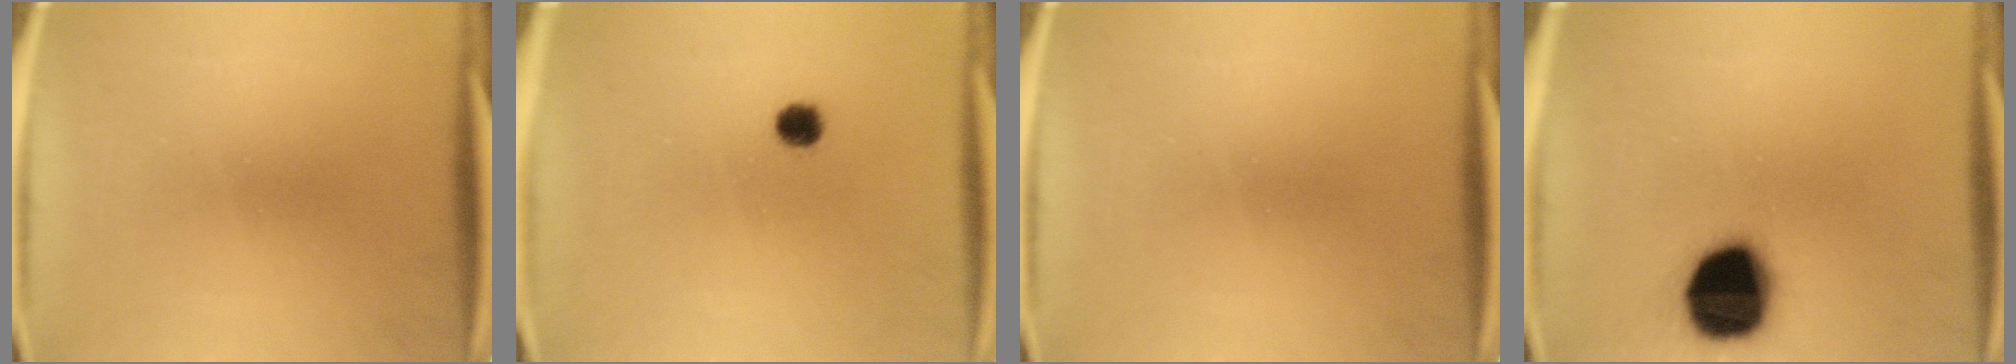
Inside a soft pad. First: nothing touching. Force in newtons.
{"total": 2.8}
{"total": 0.0}
{"total": 19.4}